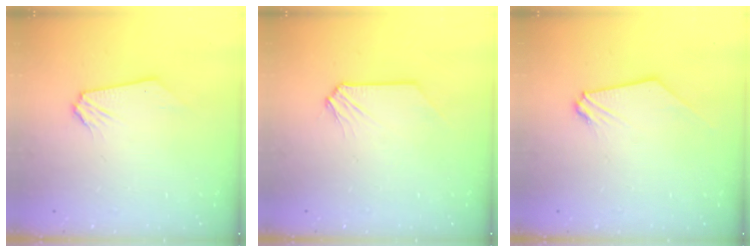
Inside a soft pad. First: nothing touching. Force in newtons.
{"total": 0.0}
{"total": 0.9, "press": 0.8, "slide": 0.2}